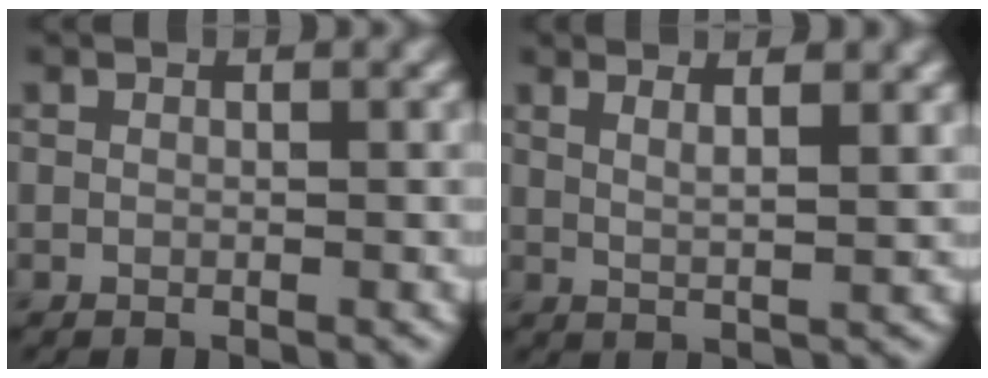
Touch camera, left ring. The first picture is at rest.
{"total": 3.8, "force": [2.2, 1.2, 2.8], "torque": [-0.020, 0.009, 0.012]}